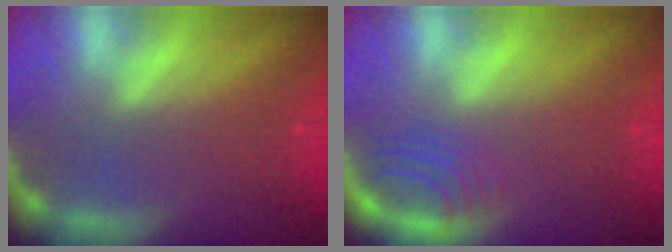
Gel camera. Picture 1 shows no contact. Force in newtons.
{"total": 2.9}